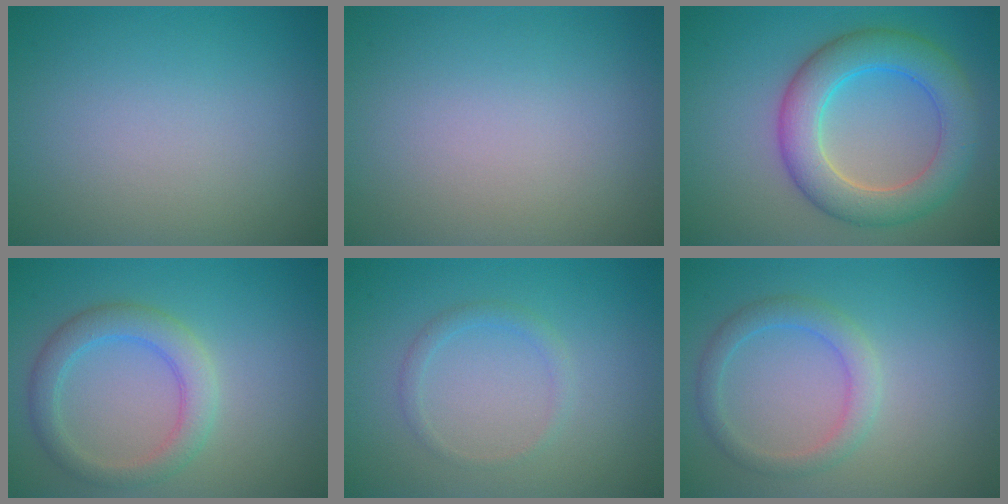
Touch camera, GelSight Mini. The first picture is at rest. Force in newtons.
{"total": 0.0}
{"total": 6.6, "press": 6.6, "slide": 0.3}
{"total": 3.4, "press": 3.4, "slide": 0.1}
{"total": 1.2, "press": 1.2, "slide": 0.0}
{"total": 2.5, "press": 2.5, "slide": 0.3}